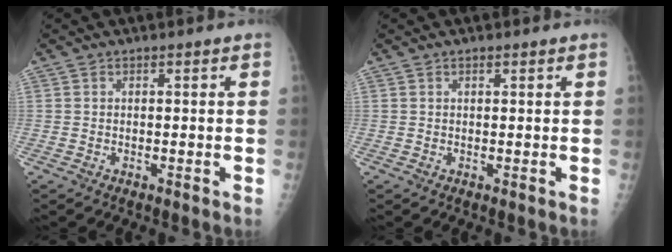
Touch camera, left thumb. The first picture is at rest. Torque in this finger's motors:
{"motor_torque": [-0.04, -0.06, -0.04, 0.00, 0.03]}